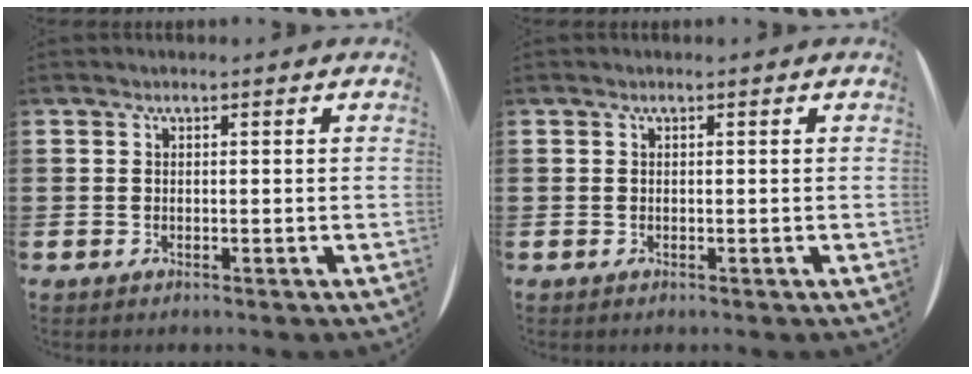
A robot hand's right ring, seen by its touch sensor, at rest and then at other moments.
{"total": 0.0}